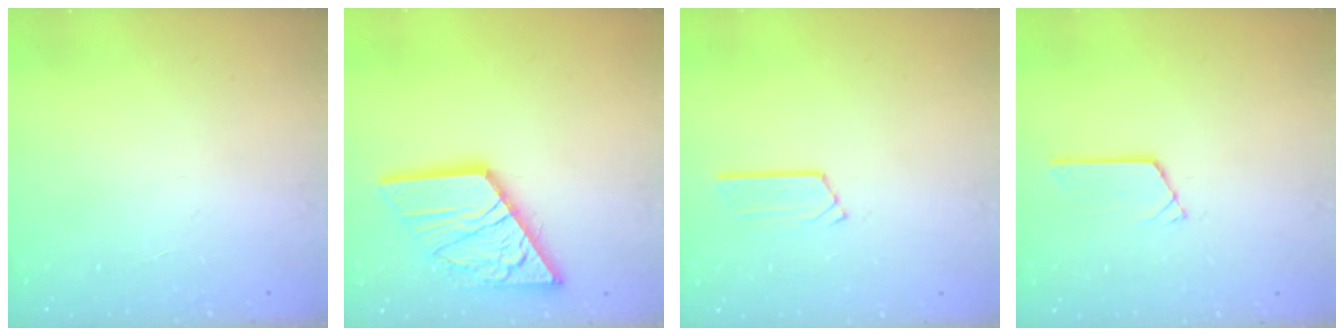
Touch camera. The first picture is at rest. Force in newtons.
{"total": 20.0, "press": 19.9, "slide": 2.2}
{"total": 4.9, "press": 4.9, "slide": 0.5}
{"total": 2.4, "press": 2.4, "slide": 0.1}